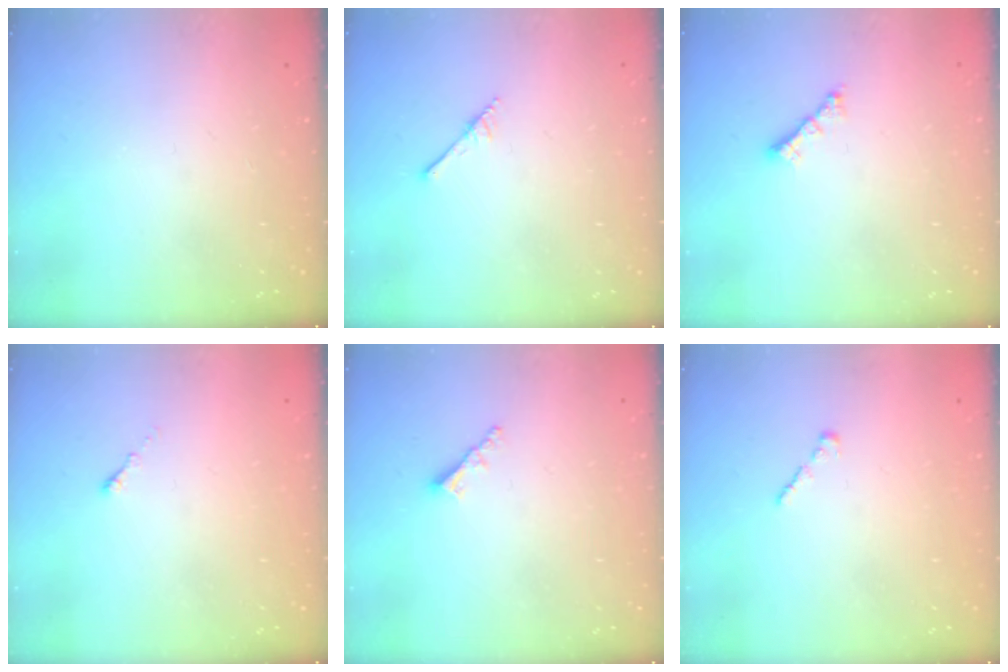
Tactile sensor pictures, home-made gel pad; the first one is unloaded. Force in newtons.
{"total": 1.6, "press": 1.6, "slide": 0.2}
{"total": 2.1, "press": 2.0, "slide": 0.5}
{"total": 0.0}
{"total": 2.3, "press": 2.3, "slide": 0.3}
{"total": 1.0, "press": 0.9, "slide": 0.5}